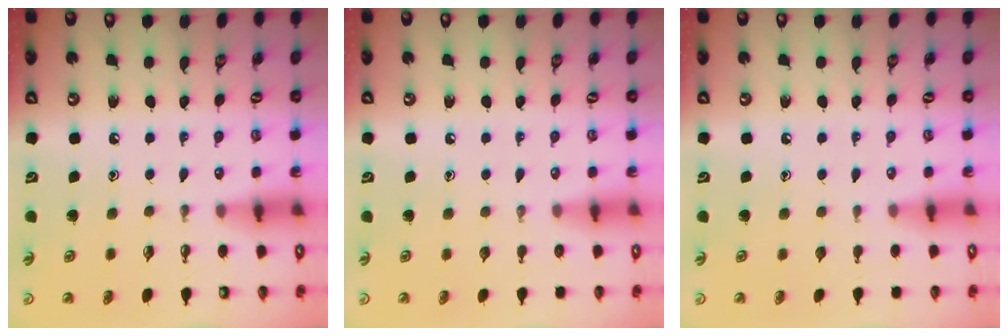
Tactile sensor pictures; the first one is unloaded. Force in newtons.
{"total": 0.0}
{"total": 0.0}